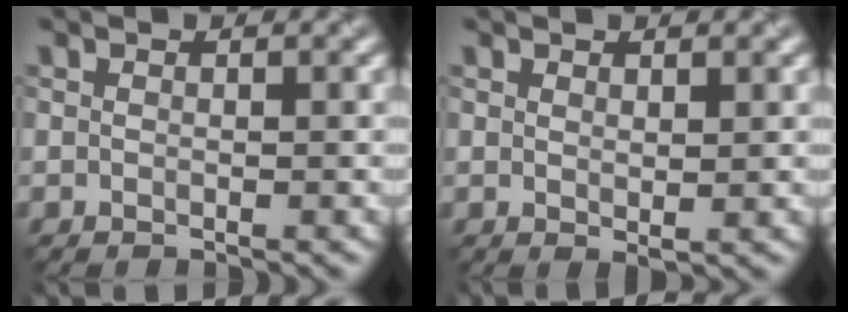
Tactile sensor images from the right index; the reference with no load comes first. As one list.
[{"total": 0.7, "force": [0.6, -0.1, 0.3], "torque": [-0.010, 0.001, 0.021]}]